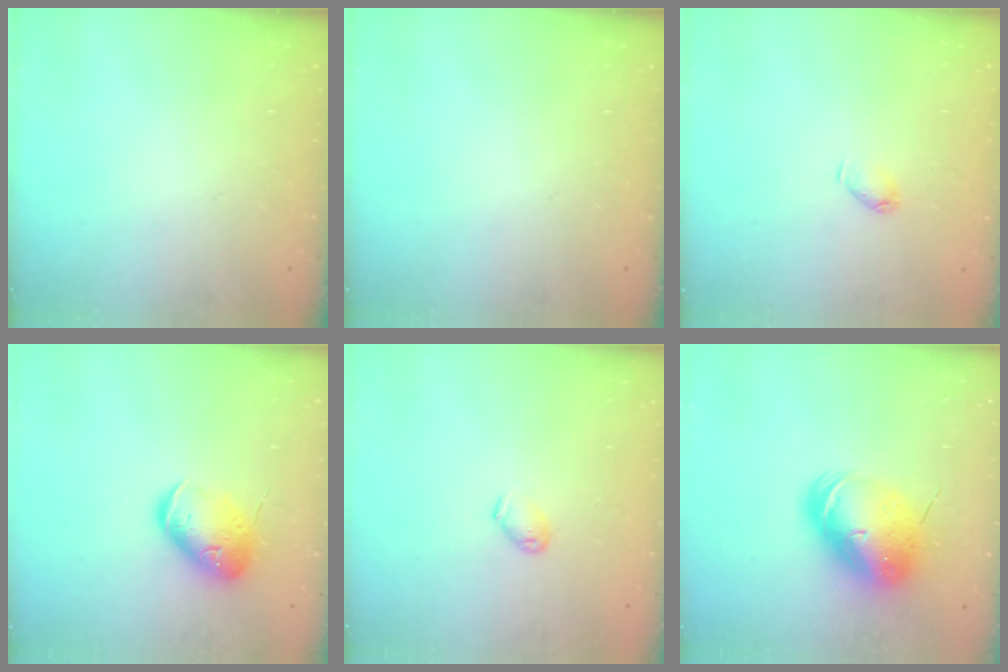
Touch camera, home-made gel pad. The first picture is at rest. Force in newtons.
{"total": 0.0}
{"total": 2.8, "press": 2.8, "slide": 0.4}
{"total": 13.4, "press": 13.2, "slide": 2.0}
{"total": 4.5, "press": 4.4, "slide": 0.8}
{"total": 13.5, "press": 13.2, "slide": 2.6}